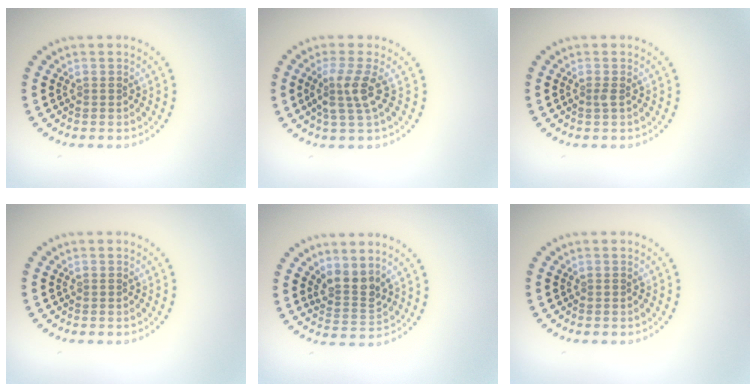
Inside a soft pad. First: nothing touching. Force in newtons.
{"total": 2.7, "press": 2.0, "slide": 1.8}
{"total": 0.6, "press": 0.4, "slide": 0.3}
{"total": 0.0}
{"total": 2.6, "press": 2.0, "slide": 1.8}
{"total": 0.0}